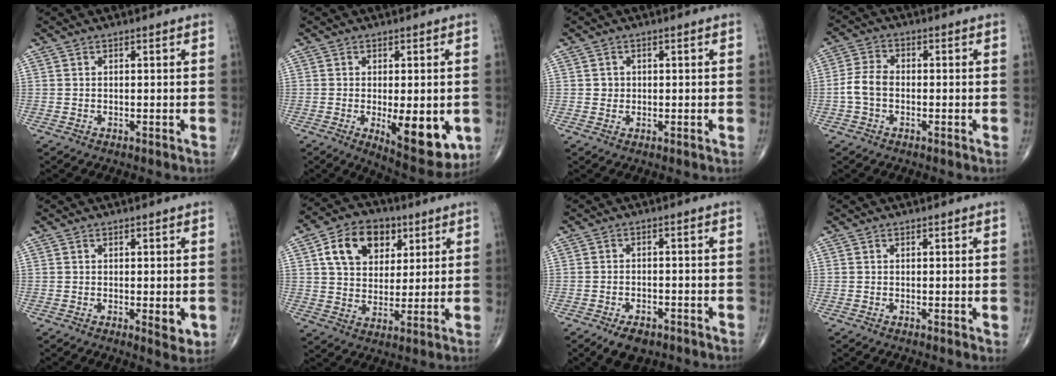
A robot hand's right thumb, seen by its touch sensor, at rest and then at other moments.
{"total": 12.9, "force": [-3.0, 5.1, 11.5], "torque": [-0.140, -0.022, -0.029]}
{"total": 1.4, "force": [0.1, 1.3, 0.3], "torque": [0.002, 0.003, 0.002]}
{"total": 4.9, "force": [-1.1, 3.3, 3.5], "torque": [-0.074, 0.017, -0.028]}
{"total": 3.4, "force": [-0.5, 1.2, 3.2], "torque": [-0.038, -0.010, -0.004]}
{"total": 13.7, "force": [5.3, 9.7, 8.0], "torque": [-0.104, -0.007, 0.088]}
{"total": 5.1, "force": [-3.4, 2.7, 2.8], "torque": [-0.037, 0.008, -0.052]}
{"total": 1.0, "force": [0.2, 0.3, 0.9], "torque": [-0.014, -0.004, 0.002]}